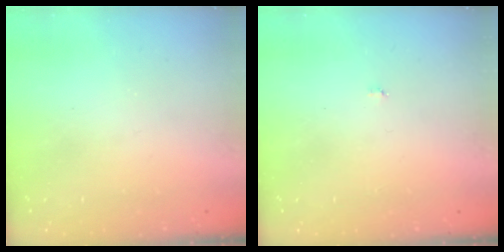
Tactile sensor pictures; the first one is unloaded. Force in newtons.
{"total": 3.4, "press": 3.4, "slide": 0.4}